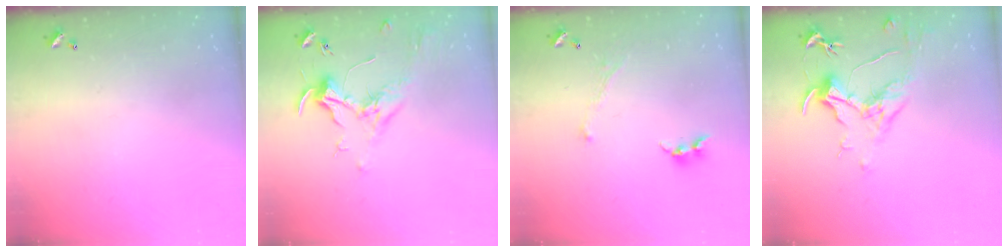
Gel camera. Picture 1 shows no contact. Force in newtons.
{"total": 1.8, "press": 1.6, "slide": 0.8}
{"total": 1.3, "press": 1.2, "slide": 0.5}
{"total": 1.6, "press": 1.4, "slide": 0.7}